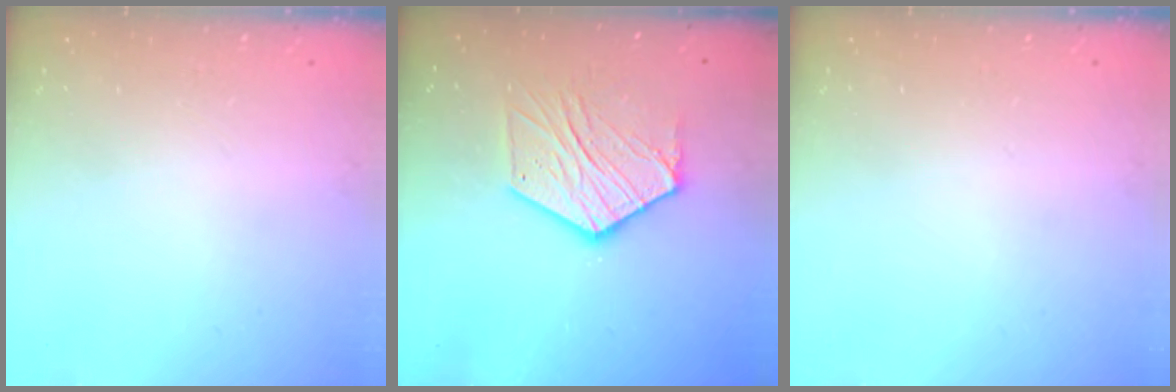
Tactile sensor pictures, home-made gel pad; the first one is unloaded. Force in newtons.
{"total": 13.7, "press": 13.7, "slide": 0.7}
{"total": 0.0}